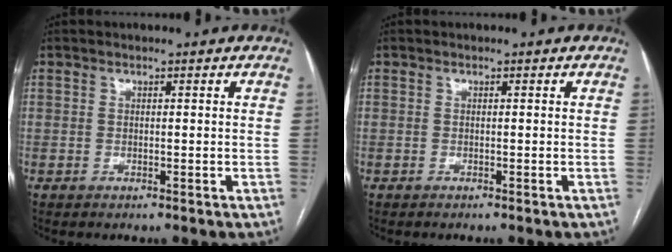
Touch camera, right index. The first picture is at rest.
{"total": 0.0}